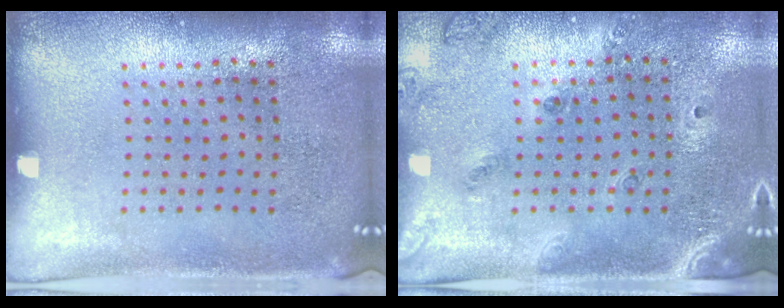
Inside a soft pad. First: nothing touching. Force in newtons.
{"total": 1.5, "press": 1.3, "slide": 0.7}